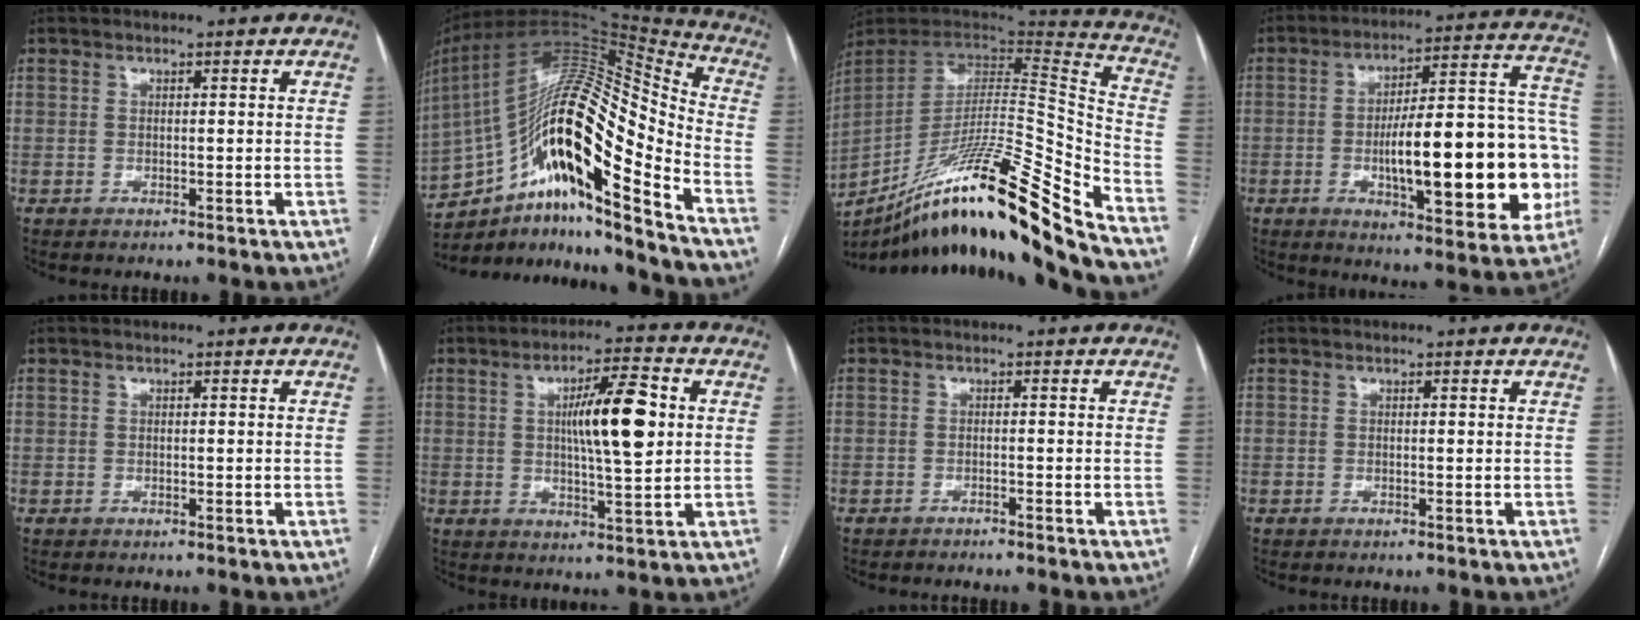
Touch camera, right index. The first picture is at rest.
{"total": 25.8, "force": [-13.1, 4.6, 21.8], "torque": [-0.369, 0.028, -0.223]}
{"total": 27.3, "force": [-19.7, -0.3, 18.8], "torque": [-0.277, -0.017, -0.342]}
{"total": 25.0, "force": [-4.5, 6.2, 23.8], "torque": [-0.280, 0.028, -0.049]}
{"total": 0.0}
{"total": 10.8, "force": [1.9, 1.8, 10.4], "torque": [-0.171, 0.010, 0.031]}
{"total": 1.3, "force": [-1.2, -0.1, 0.5], "torque": [-0.008, 0.001, -0.016]}
{"total": 0.0}